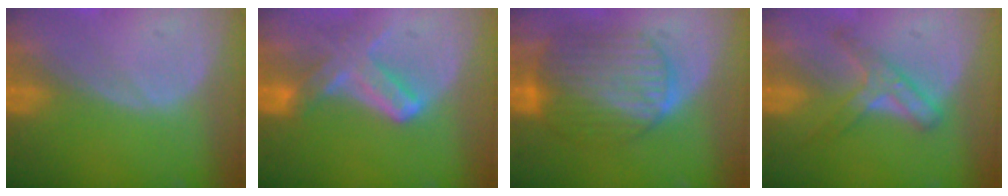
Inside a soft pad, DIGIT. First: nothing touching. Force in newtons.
{"total": 5.8, "press": 5.8, "slide": 0.3}
{"total": 9.2, "press": 9.2, "slide": 0.7}
{"total": 5.1, "press": 5.1, "slide": 0.4}